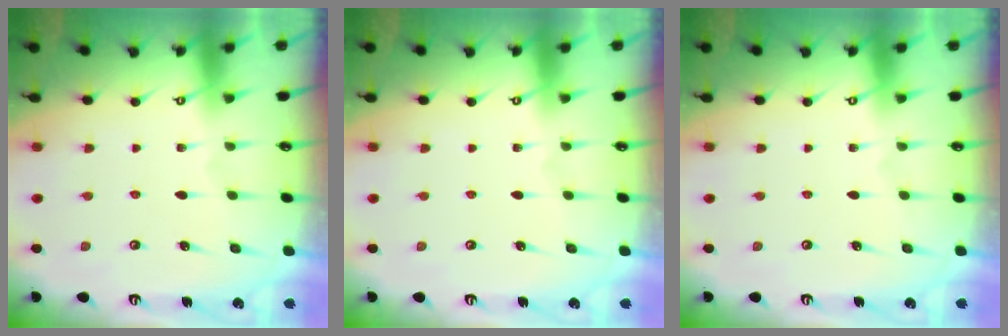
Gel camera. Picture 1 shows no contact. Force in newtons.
{"total": 0.0}
{"total": 0.0}